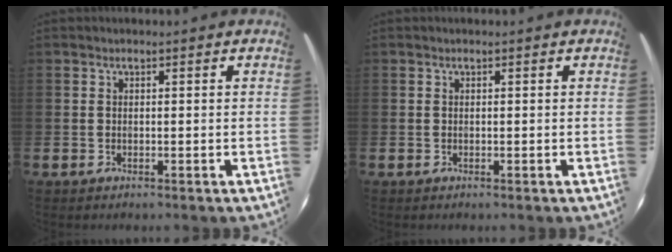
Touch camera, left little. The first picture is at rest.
{"total": 0.0}